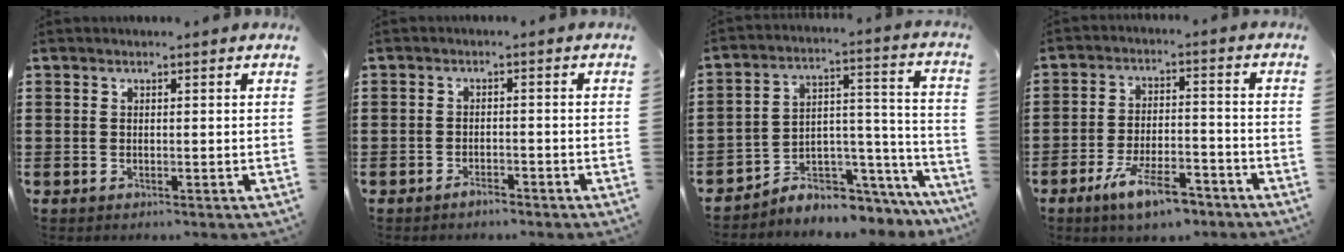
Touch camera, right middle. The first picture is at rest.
{"total": 1.6, "force": [-1.4, 0.4, 0.6], "torque": [-0.017, -0.005, -0.027]}
{"total": 5.1, "force": [-4.8, 1.6, 0.8], "torque": [-0.020, -0.002, -0.092]}
{"total": 8.3, "force": [-5.8, 2.3, 5.6], "torque": [-0.112, 0.002, -0.106]}